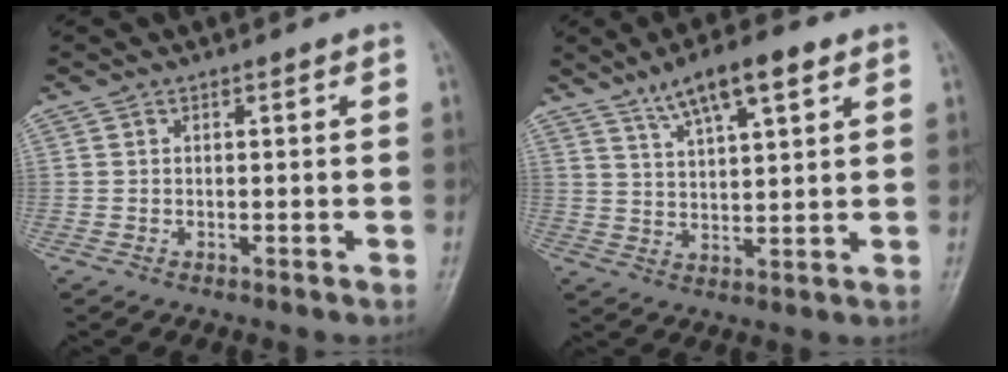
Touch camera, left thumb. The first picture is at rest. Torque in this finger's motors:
{"motor_torque": [-0.15, 0.36, -0.14, -0.29, 0.11]}